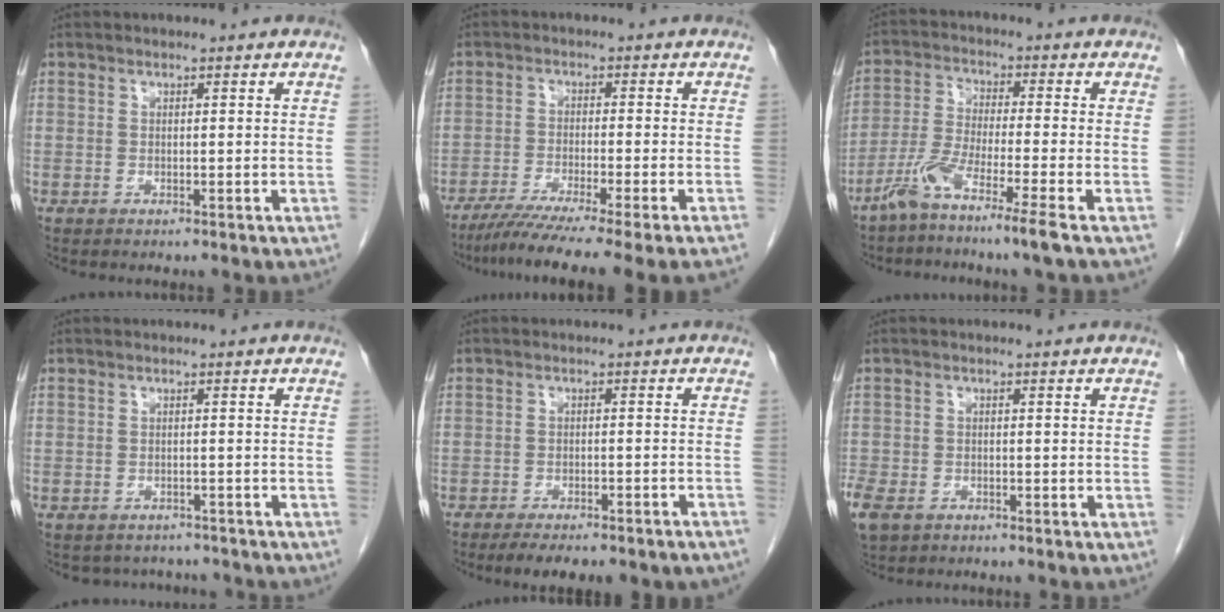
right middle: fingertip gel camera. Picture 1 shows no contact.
{"total": 12.0, "force": [-9.6, -1.8, 7.1], "torque": [-0.097, -0.042, -0.147]}
{"total": 7.8, "force": [-5.2, -1.3, 5.6], "torque": [-0.112, -0.019, -0.109]}
{"total": 4.6, "force": [-4.2, 2.0, 0.0], "torque": [0.003, 0.007, -0.050]}
{"total": 8.8, "force": [-7.1, 1.9, 4.7], "torque": [-0.061, -0.004, -0.092]}
{"total": 7.0, "force": [-4.1, 4.6, 3.3], "torque": [-0.089, -0.012, -0.065]}